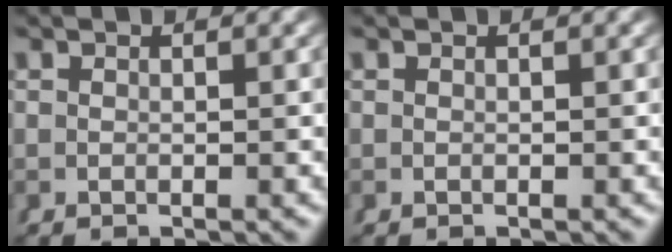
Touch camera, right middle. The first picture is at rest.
{"total": 0.0}